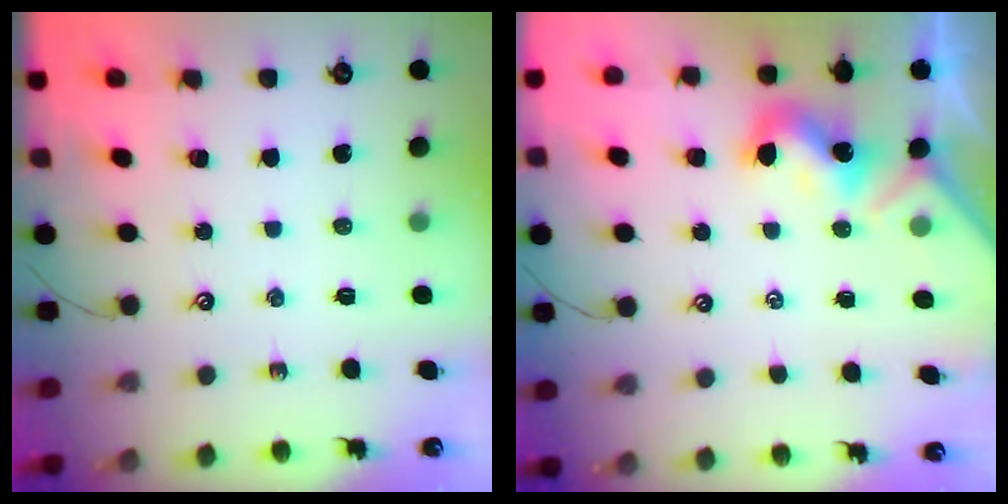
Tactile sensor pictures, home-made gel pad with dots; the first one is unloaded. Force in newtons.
{"total": 1.8, "press": 1.7, "slide": 0.3}